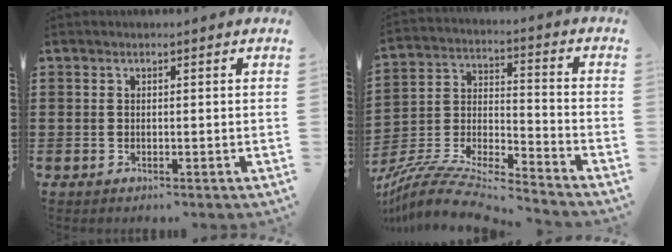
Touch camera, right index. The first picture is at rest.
{"total": 8.8, "force": [-8.2, 0.8, 3.3], "torque": [-0.070, 0.000, -0.167]}